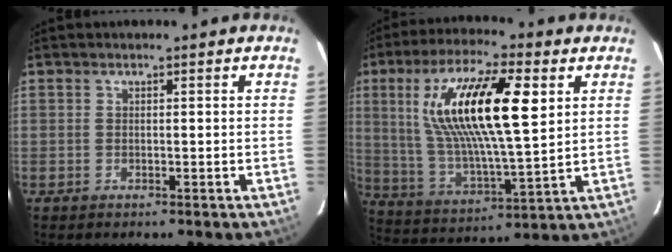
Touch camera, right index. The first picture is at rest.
{"total": 21.3, "force": [6.9, 5.9, 19.2], "torque": [-0.361, 0.011, 0.130]}